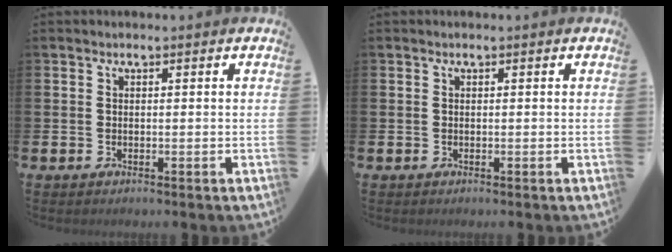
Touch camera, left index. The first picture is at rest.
{"total": 0.0}